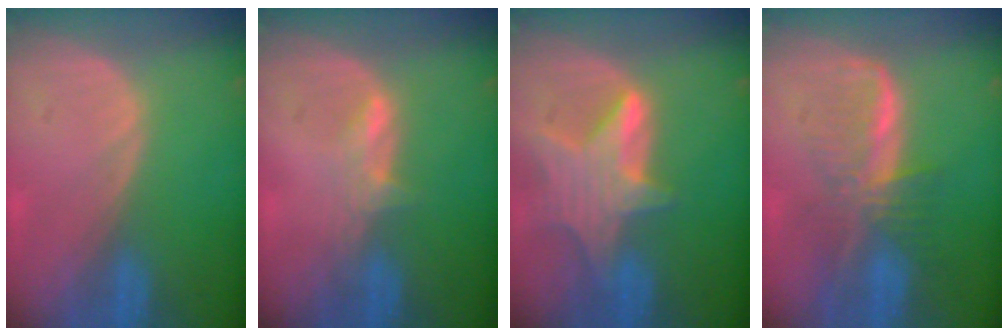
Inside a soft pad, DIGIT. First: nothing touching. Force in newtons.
{"total": 2.3, "press": 2.3, "slide": 0.4}
{"total": 7.8, "press": 7.1, "slide": 3.2}
{"total": 7.3, "press": 6.6, "slide": 3.1}